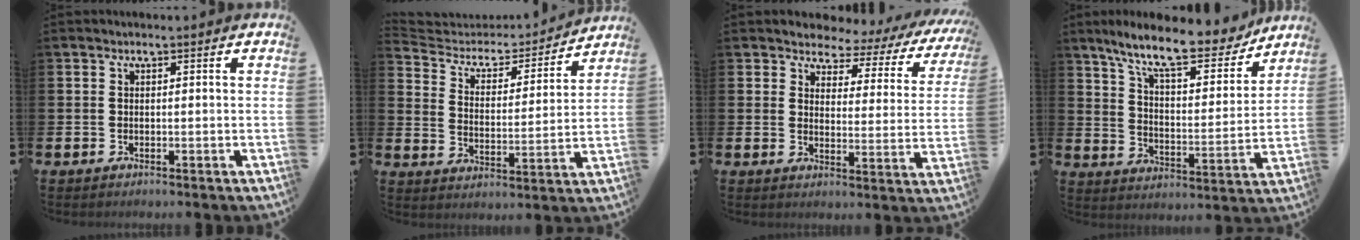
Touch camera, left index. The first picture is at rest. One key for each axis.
{"total": 4.9, "fx": 4.2, "fy": 2.2, "fz": 1.0, "tx": -0.048, "ty": -0.035, "tz": 0.063}
{"total": 2.9, "fx": 2.4, "fy": 1.6, "fz": 0.2, "tx": -0.009, "ty": -0.036, "tz": 0.028}
{"total": 11.1, "fx": 9.6, "fy": 2.2, "fz": 5.1, "tx": -0.120, "ty": -0.056, "tz": 0.162}